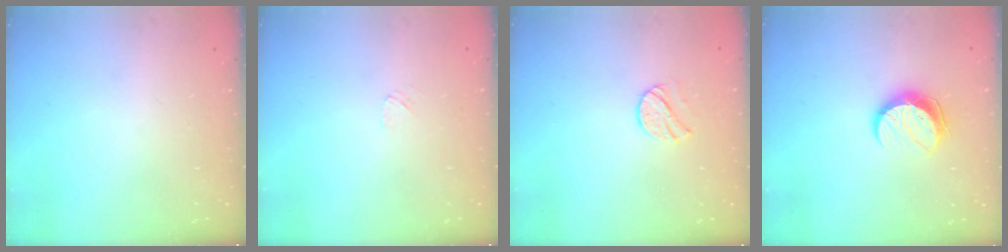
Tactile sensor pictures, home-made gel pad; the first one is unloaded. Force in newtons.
{"total": 3.4, "press": 3.4, "slide": 0.4}
{"total": 7.6, "press": 7.6, "slide": 0.4}
{"total": 10.4, "press": 10.3, "slide": 0.8}